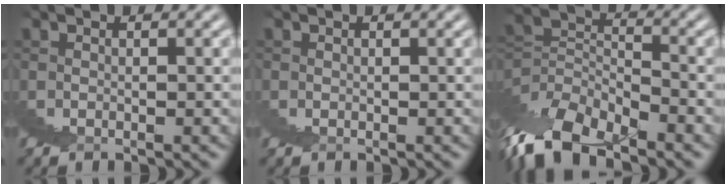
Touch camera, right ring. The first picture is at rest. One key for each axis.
{"total": 0.8, "fx": 0.4, "fy": 0.4, "fz": -0.5, "tx": 0.018, "ty": 0.000, "tz": 0.004}
{"total": 4.7, "fx": 0.0, "fy": 1.7, "fz": 4.3, "tx": -0.059, "ty": 0.006, "tz": -0.003}